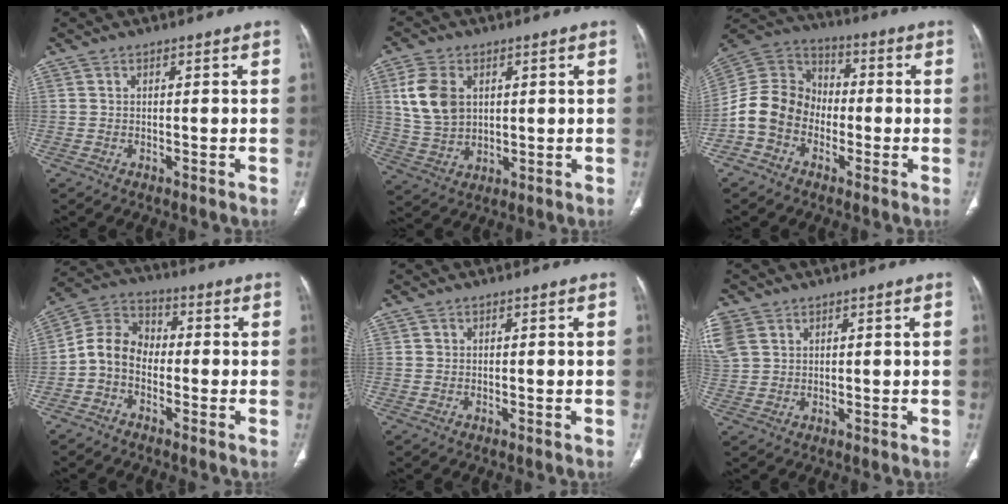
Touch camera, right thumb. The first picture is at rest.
{"total": 9.8, "force": [2.6, 6.9, 6.5], "torque": [-0.117, -0.007, 0.060]}
{"total": 12.0, "force": [-3.6, 10.0, 5.6], "torque": [-0.095, 0.048, -0.079]}
{"total": 7.9, "force": [-1.9, 6.1, 4.7], "torque": [-0.073, 0.035, -0.053]}
{"total": 0.6, "force": [0.2, 0.6, 0.0], "torque": [0.009, 0.005, 0.005]}
{"total": 10.0, "force": [4.1, 7.9, 4.6], "torque": [-0.140, 0.015, 0.091]}